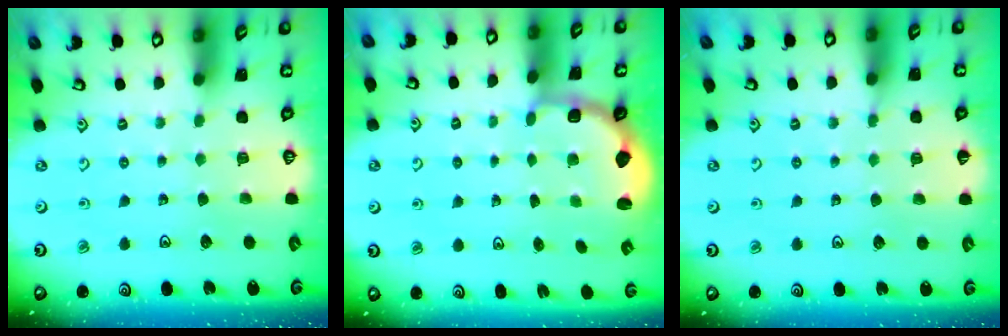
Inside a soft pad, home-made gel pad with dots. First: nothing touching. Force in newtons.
{"total": 3.0, "press": 2.2, "slide": 2.0}
{"total": 3.4, "press": 3.3, "slide": 0.6}